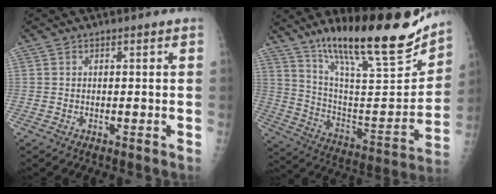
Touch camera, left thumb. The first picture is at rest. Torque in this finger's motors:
{"motor_torque": [0.30, 0.17, 1.40, -1.36, 0.11]}